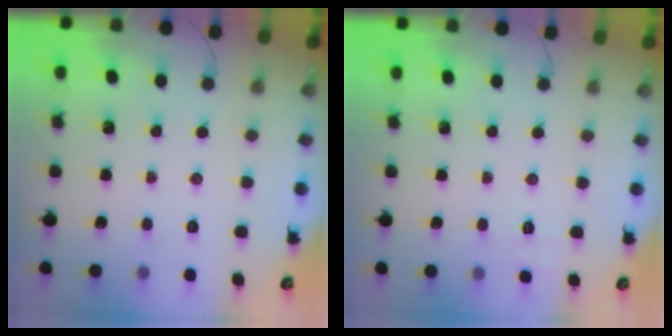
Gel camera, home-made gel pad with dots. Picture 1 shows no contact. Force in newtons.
{"total": 6.8, "press": 6.5, "slide": 2.0}